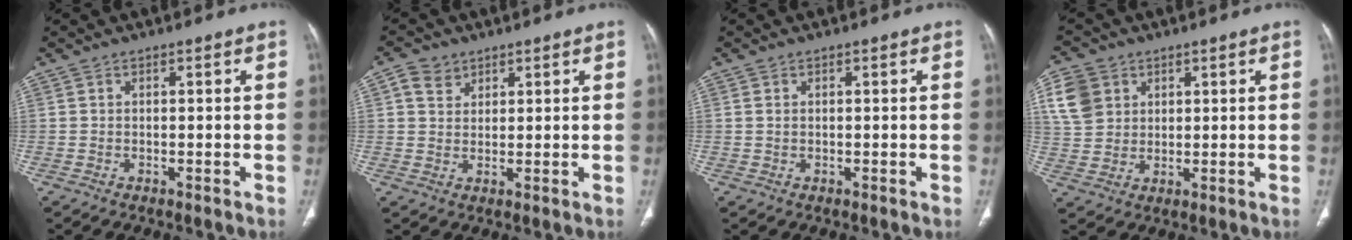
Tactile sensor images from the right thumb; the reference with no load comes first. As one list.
[{"total": 4.0, "force": [2.1, 3.1, 1.4], "torque": [-0.014, -0.008, 0.041]}, {"total": 0.7, "force": [0.1, 0.4, 0.5], "torque": [-0.011, -0.001, 0.003]}, {"total": 8.6, "force": [3.3, 7.0, 3.6], "torque": [-0.054, -0.002, 0.070]}]